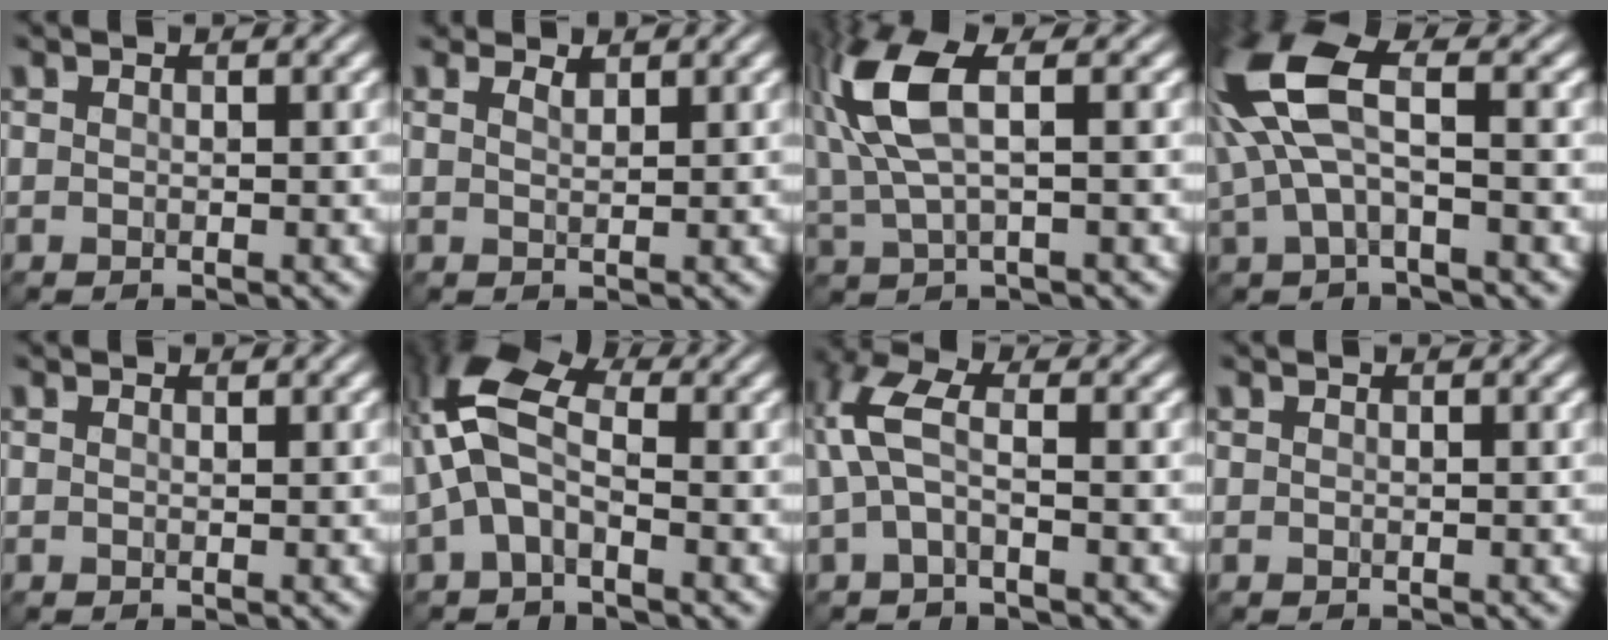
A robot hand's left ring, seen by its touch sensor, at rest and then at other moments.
{"total": 1.5, "force": [1.2, 0.5, 0.6], "torque": [-0.007, -0.001, 0.011]}
{"total": 7.4, "force": [1.9, 2.8, 6.6], "torque": [-0.163, 0.016, 0.036]}
{"total": 7.7, "force": [1.3, 3.5, 6.7], "torque": [-0.160, 0.018, 0.017]}
{"total": 0.0}
{"total": 6.1, "force": [-0.3, 3.3, 5.2], "torque": [-0.117, 0.025, -0.022]}
{"total": 4.1, "force": [0.3, 1.8, 3.7], "torque": [-0.096, 0.013, -0.001]}
{"total": 0.0}